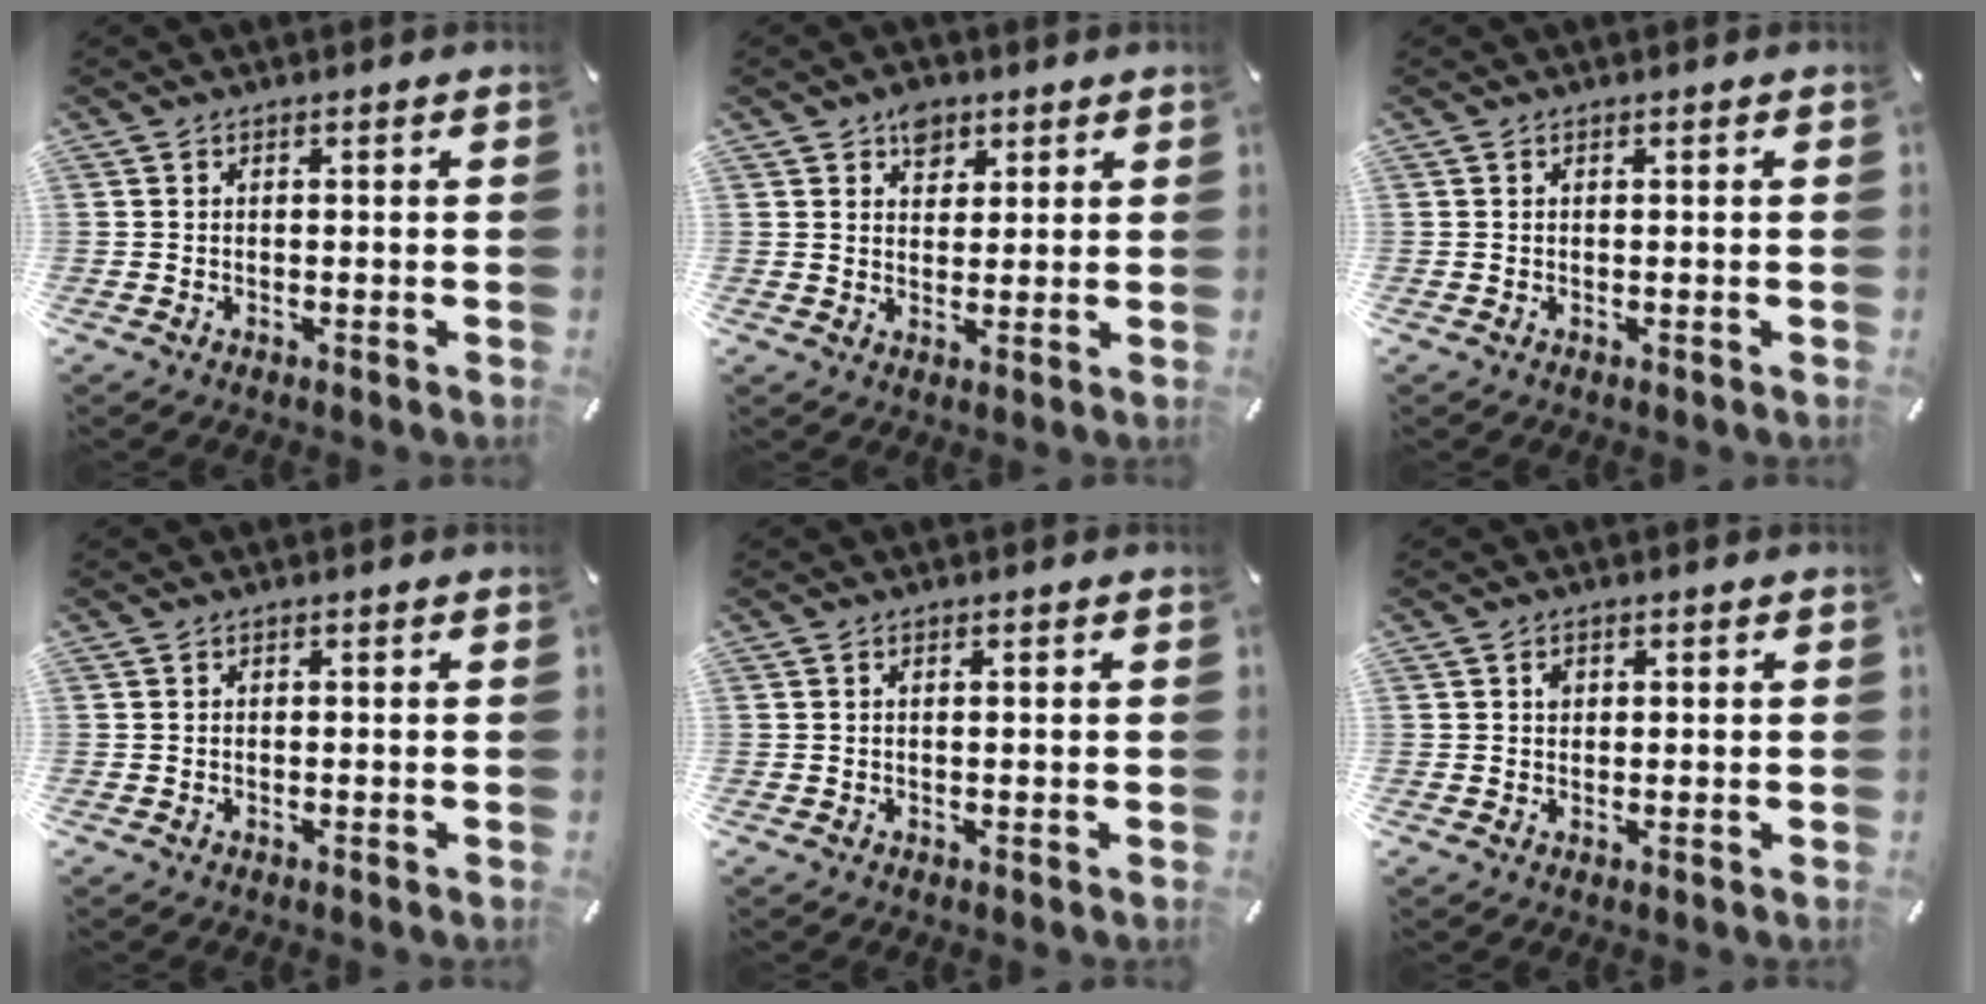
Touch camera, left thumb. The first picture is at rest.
{"total": 4.6, "force": [2.8, 3.5, 1.0], "torque": [0.010, -0.012, 0.046]}
{"total": 0.0}
{"total": 0.0}
{"total": 0.8, "force": [0.2, 0.1, 0.7], "torque": [-0.015, 0.000, 0.003]}
{"total": 1.3, "force": [0.4, 1.1, 0.6], "torque": [0.003, -0.004, 0.004]}